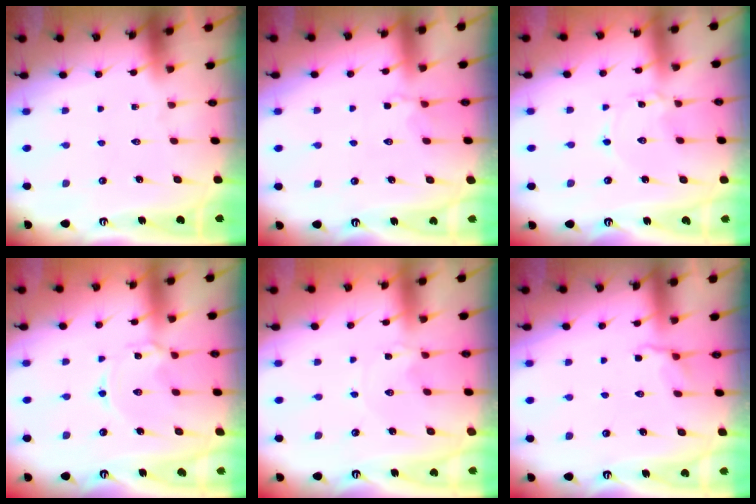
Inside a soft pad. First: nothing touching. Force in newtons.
{"total": 2.7, "press": 2.3, "slide": 1.4}
{"total": 1.2, "press": 1.2, "slide": 0.1}
{"total": 2.3, "press": 2.3, "slide": 0.4}
{"total": 0.0}
{"total": 2.7, "press": 2.1, "slide": 1.7}